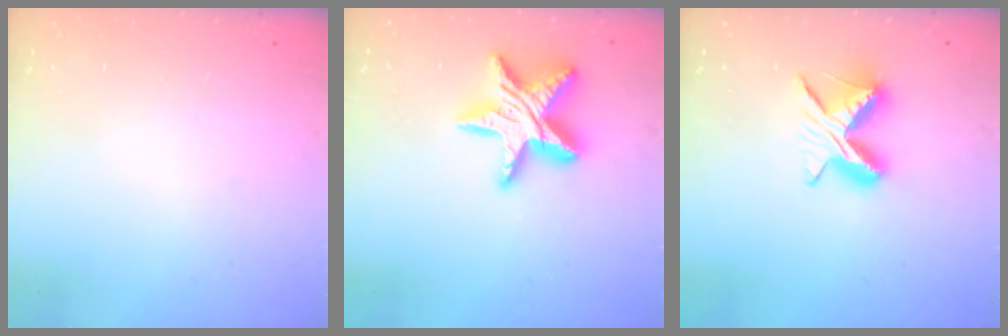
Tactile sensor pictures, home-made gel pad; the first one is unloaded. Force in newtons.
{"total": 16.4, "press": 16.3, "slide": 1.0}
{"total": 9.3, "press": 9.3, "slide": 0.8}